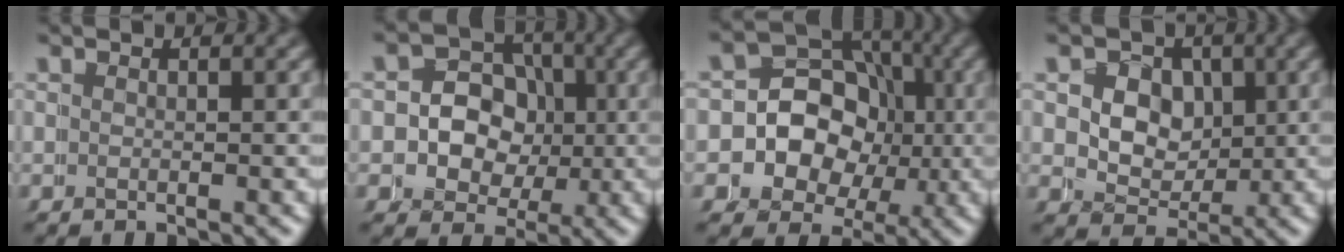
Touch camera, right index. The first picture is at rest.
{"total": 4.3, "force": [-0.1, 4.3, 0.4], "torque": [-0.009, -0.015, -0.007]}
{"total": 8.9, "force": [-0.1, 8.3, 3.2], "torque": [-0.073, -0.026, -0.007]}
{"total": 4.5, "force": [1.5, 4.0, 1.3], "torque": [-0.021, -0.017, 0.027]}